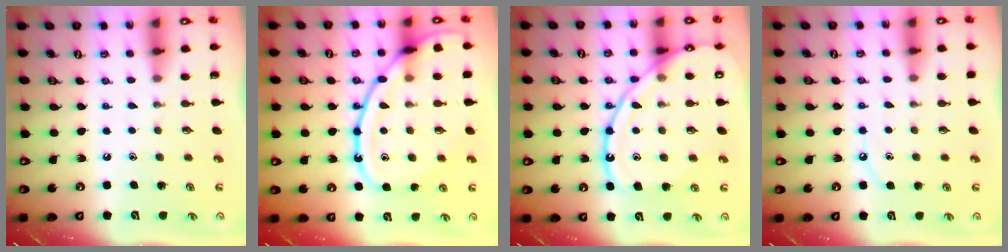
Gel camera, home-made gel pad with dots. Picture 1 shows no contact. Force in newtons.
{"total": 19.3, "press": 19.2, "slide": 1.6}
{"total": 15.9, "press": 15.8, "slide": 1.5}
{"total": 6.5, "press": 6.5, "slide": 0.8}